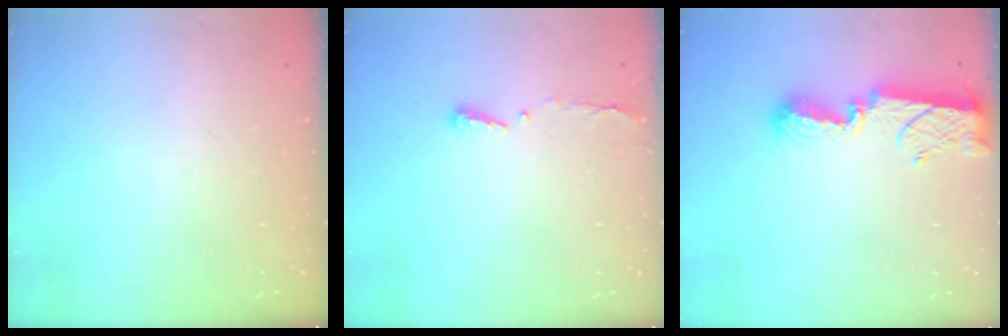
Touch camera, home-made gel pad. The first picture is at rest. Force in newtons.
{"total": 3.7, "press": 3.7, "slide": 0.6}
{"total": 9.8, "press": 9.8, "slide": 0.5}